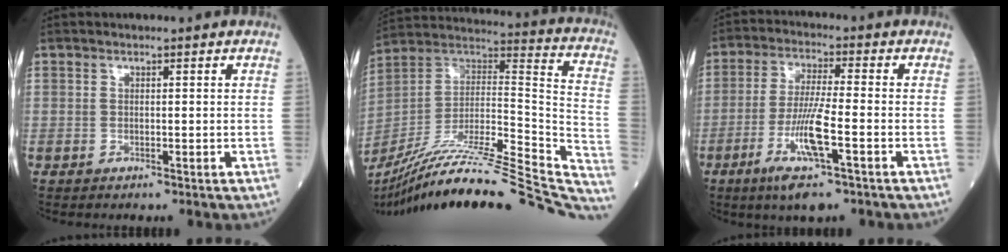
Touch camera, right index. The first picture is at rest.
{"total": 39.5, "force": [-33.9, 3.2, 19.9], "torque": [-0.243, -0.048, -0.493]}
{"total": 9.6, "force": [-4.1, 0.2, 8.7], "torque": [-0.173, -0.016, -0.077]}